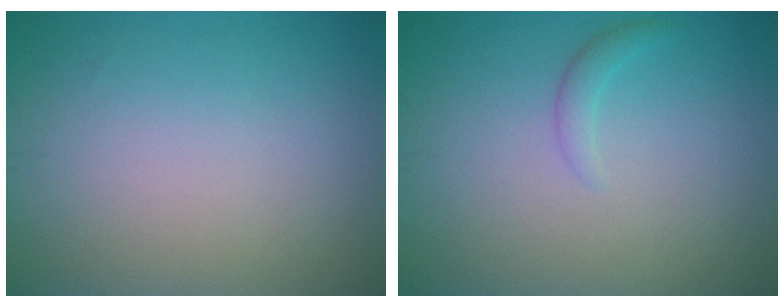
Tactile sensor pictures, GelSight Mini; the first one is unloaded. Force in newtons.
{"total": 1.1, "press": 1.1, "slide": 0.1}